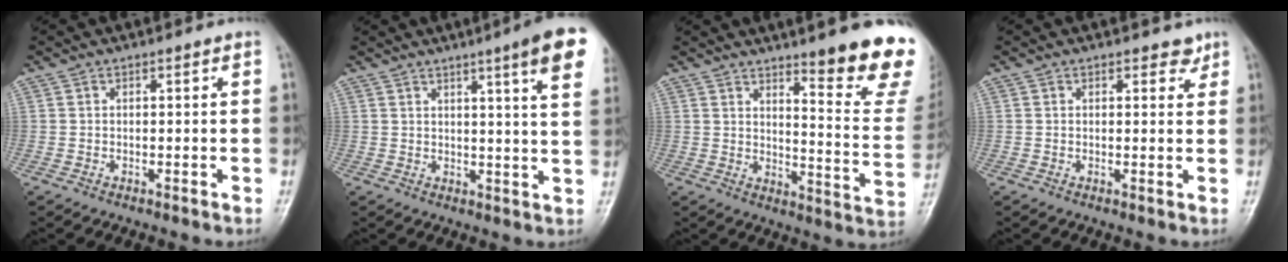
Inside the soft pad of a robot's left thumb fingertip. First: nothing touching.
{"total": 11.6, "force": [6.4, 0.6, 9.6], "torque": [-0.115, -0.025, 0.068]}
{"total": 16.0, "force": [11.6, 2.0, 10.8], "torque": [-0.105, -0.094, 0.155]}
{"total": 2.0, "force": [1.5, 1.1, 0.7], "torque": [0.008, -0.008, 0.014]}